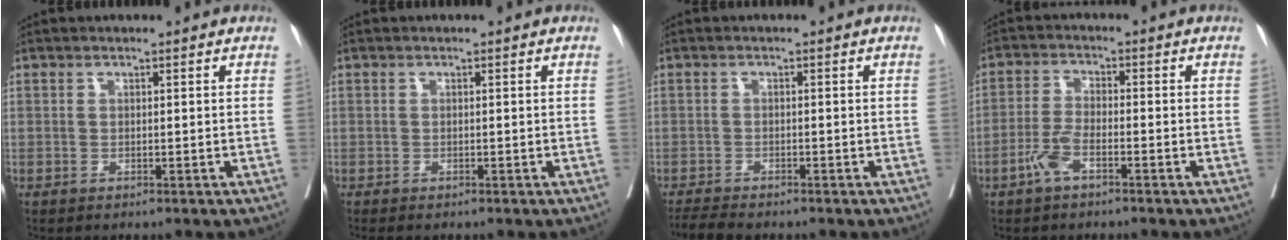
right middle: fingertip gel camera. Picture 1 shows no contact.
{"total": 1.2, "force": [-1.1, 0.3, 0.5], "torque": [-0.009, -0.004, -0.014]}
{"total": 3.6, "force": [-3.3, 0.3, 1.4], "torque": [-0.022, -0.013, -0.057]}
{"total": 4.1, "force": [-2.4, 1.1, 3.1], "torque": [-0.073, 0.000, -0.052]}